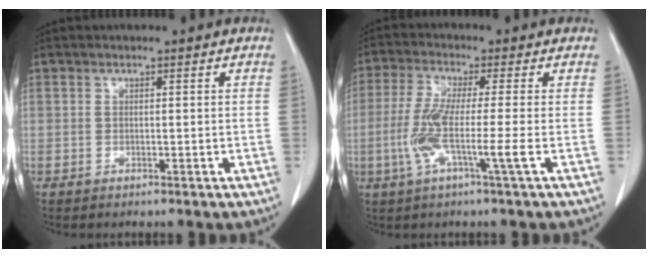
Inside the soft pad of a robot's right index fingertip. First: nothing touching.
{"total": 7.6, "force": [-1.9, -0.6, 7.4], "torque": [-0.154, -0.011, -0.043]}